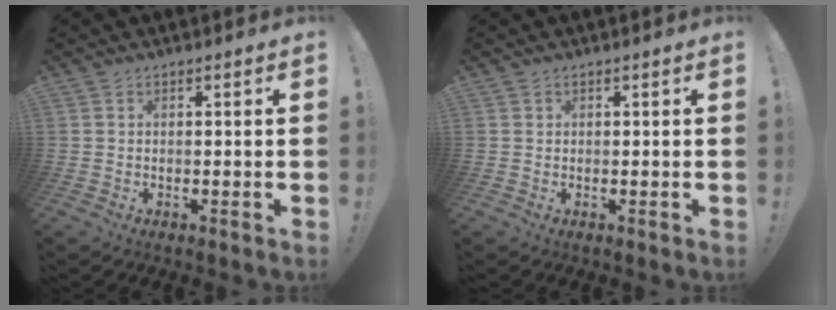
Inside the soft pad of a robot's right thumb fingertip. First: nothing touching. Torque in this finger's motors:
{"motor_torque": [0.09, 0.06, 0.27, -0.23, -0.01]}